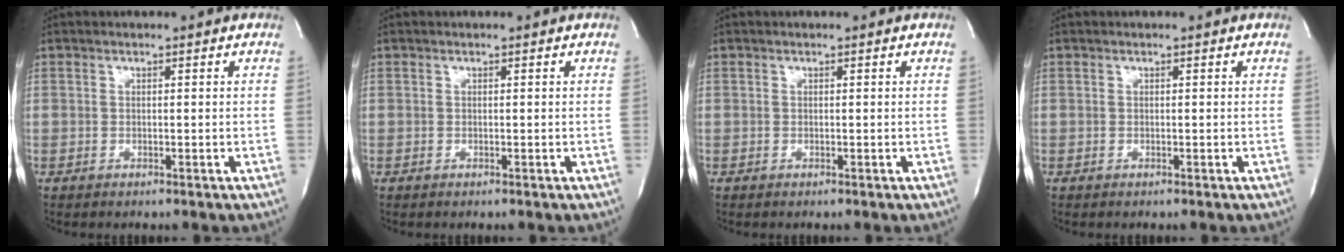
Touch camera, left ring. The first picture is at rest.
{"total": 0.0}
{"total": 0.0}
{"total": 0.0}